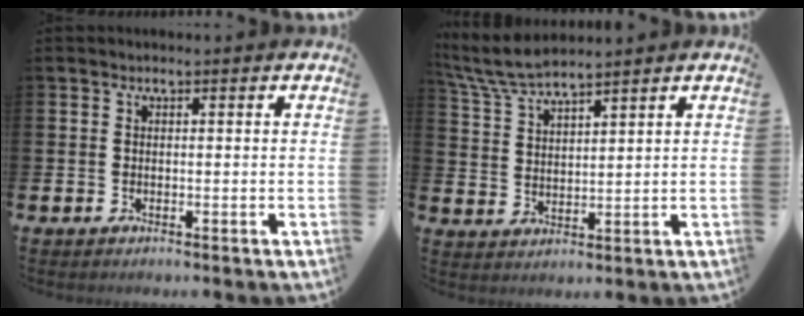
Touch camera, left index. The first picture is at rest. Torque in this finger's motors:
{"motor_torque": [0.72, -0.79, 0.45, 0.20]}